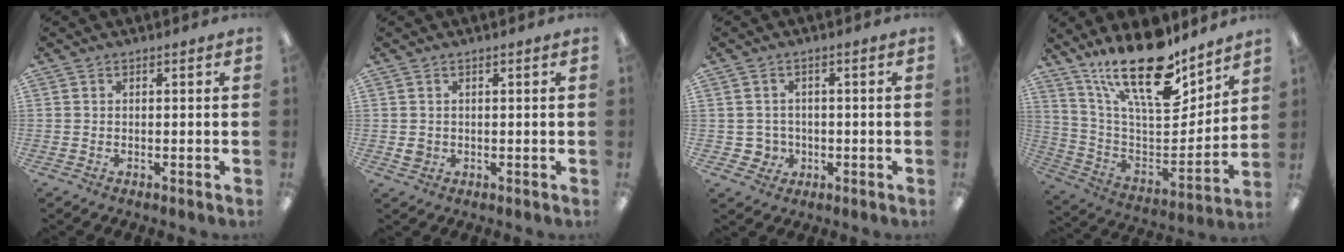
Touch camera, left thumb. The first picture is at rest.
{"total": 1.8, "force": [0.4, 1.7, 0.7], "torque": [-0.007, 0.000, 0.004]}
{"total": 3.6, "force": [-0.5, 3.5, 0.6], "torque": [-0.008, 0.004, -0.008]}
{"total": 23.5, "force": [16.8, 8.3, 14.2], "torque": [-0.247, -0.112, 0.287]}